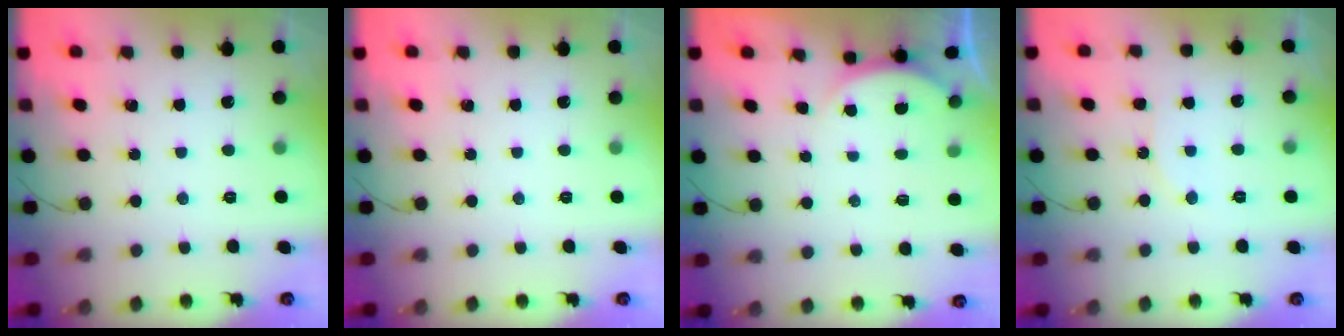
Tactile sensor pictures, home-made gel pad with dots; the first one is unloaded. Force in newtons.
{"total": 0.0}
{"total": 2.3, "press": 2.2, "slide": 0.6}
{"total": 6.2, "press": 6.2, "slide": 0.7}